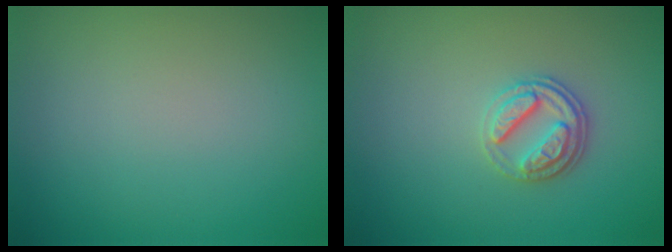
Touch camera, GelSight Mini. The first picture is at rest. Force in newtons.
{"total": 2.8, "press": 2.6, "slide": 1.1}